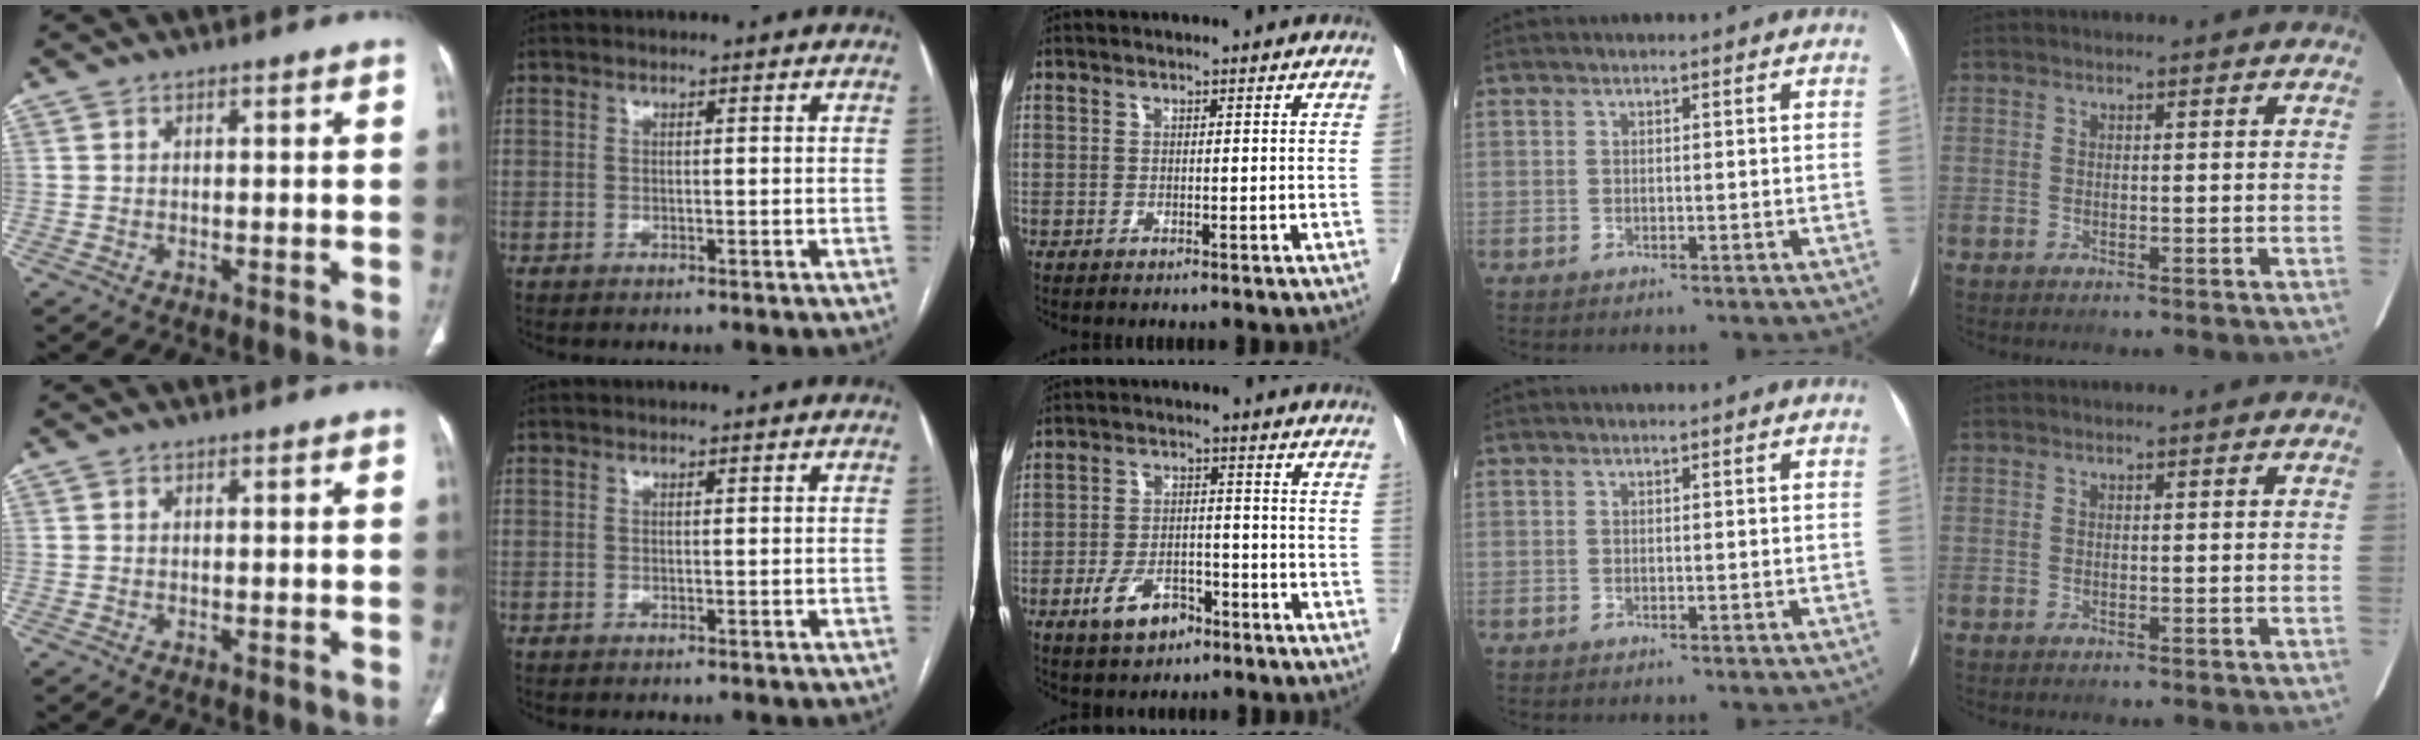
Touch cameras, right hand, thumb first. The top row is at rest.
{"middle": {"total": 6.2, "force": [-3.6, 3.1, 4.0], "torque": [-0.081, 0.001, -0.059]}}